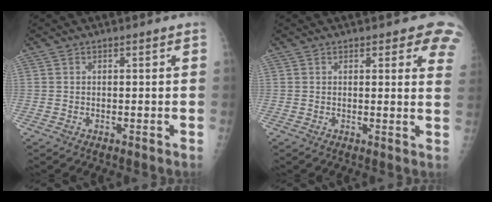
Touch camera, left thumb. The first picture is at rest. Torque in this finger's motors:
{"motor_torque": [0.11, 0.21, 0.18, -0.03, 0.04]}